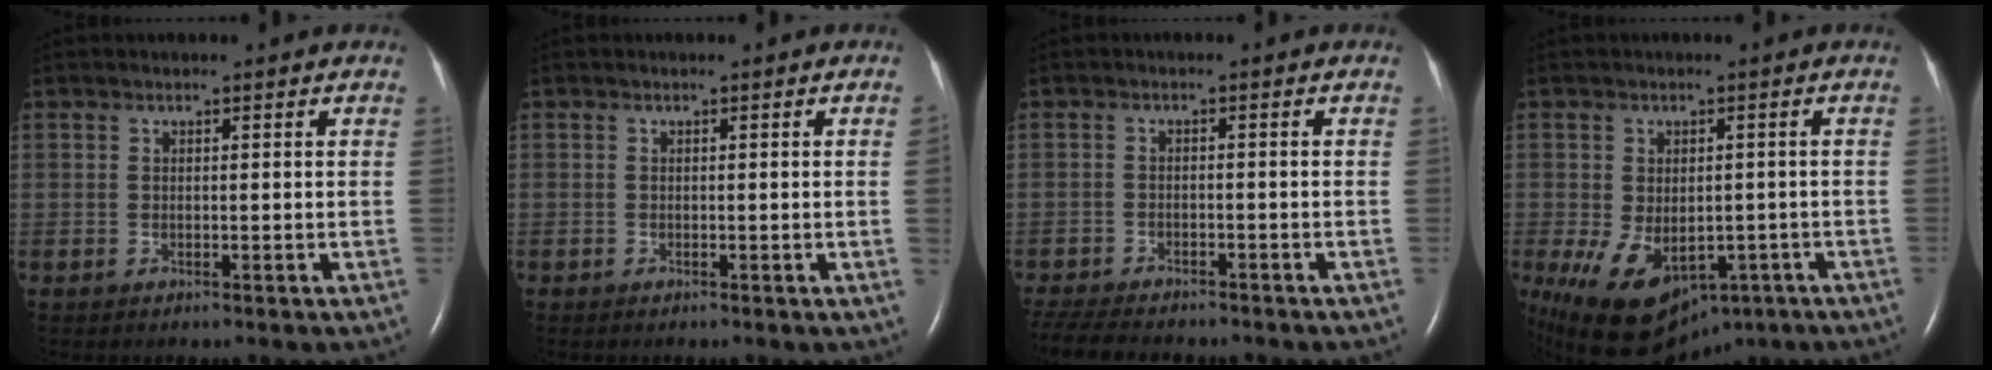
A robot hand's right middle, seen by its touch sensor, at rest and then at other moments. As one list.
[{"total": 0.9, "force": [0.0, -0.5, 0.8], "torque": [-0.007, -0.001, -0.001]}, {"total": 9.2, "force": [-8.1, 2.3, 3.8], "torque": [-0.071, -0.013, -0.123]}, {"total": 11.8, "force": [-6.2, 7.7, 6.5], "torque": [-0.119, -0.008, -0.079]}]